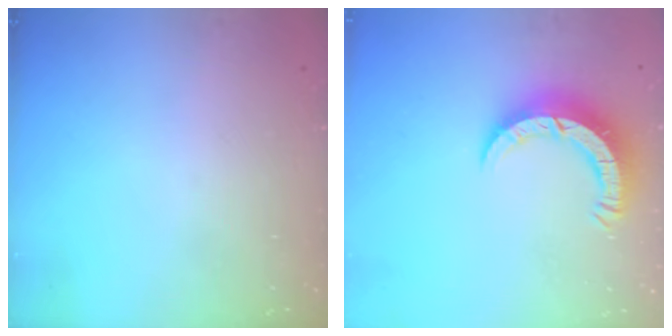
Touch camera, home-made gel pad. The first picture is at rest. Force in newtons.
{"total": 8.6, "press": 8.5, "slide": 0.8}